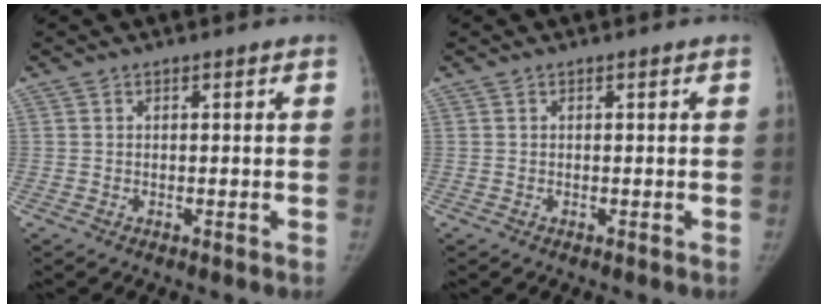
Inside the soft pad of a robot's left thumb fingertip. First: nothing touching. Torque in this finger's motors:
{"motor_torque": [0.23, -0.02, 0.10, 0.13, 0.07]}